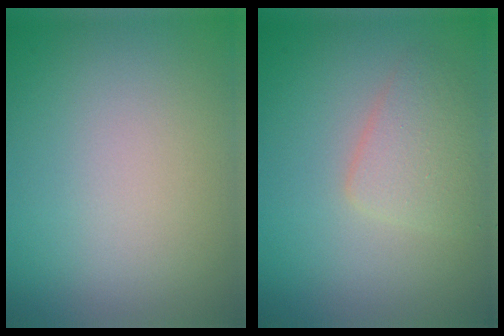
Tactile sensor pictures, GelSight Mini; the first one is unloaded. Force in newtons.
{"total": 2.7, "press": 2.7, "slide": 0.1}